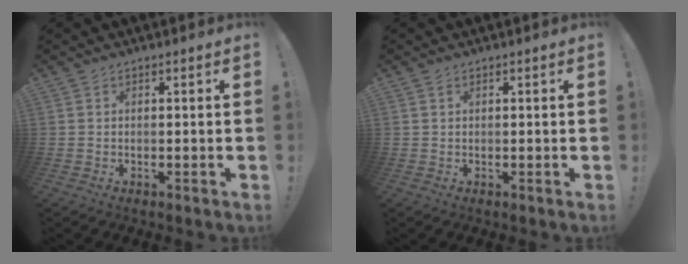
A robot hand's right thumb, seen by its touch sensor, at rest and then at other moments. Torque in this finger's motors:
{"motor_torque": [0.13, -0.01, 0.11, -0.04, 0.02]}